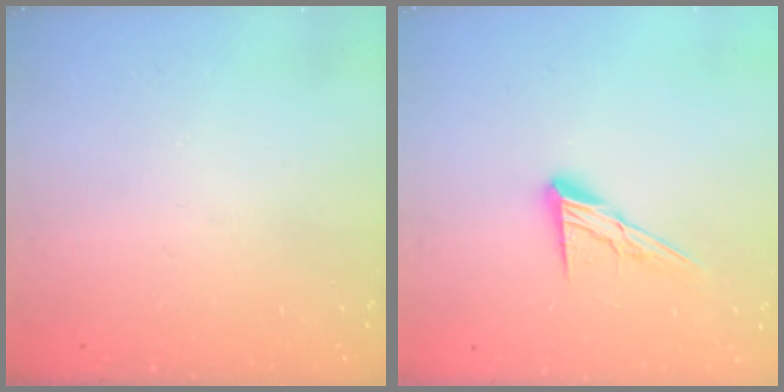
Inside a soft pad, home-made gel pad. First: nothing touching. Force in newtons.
{"total": 9.8, "press": 9.8, "slide": 0.5}